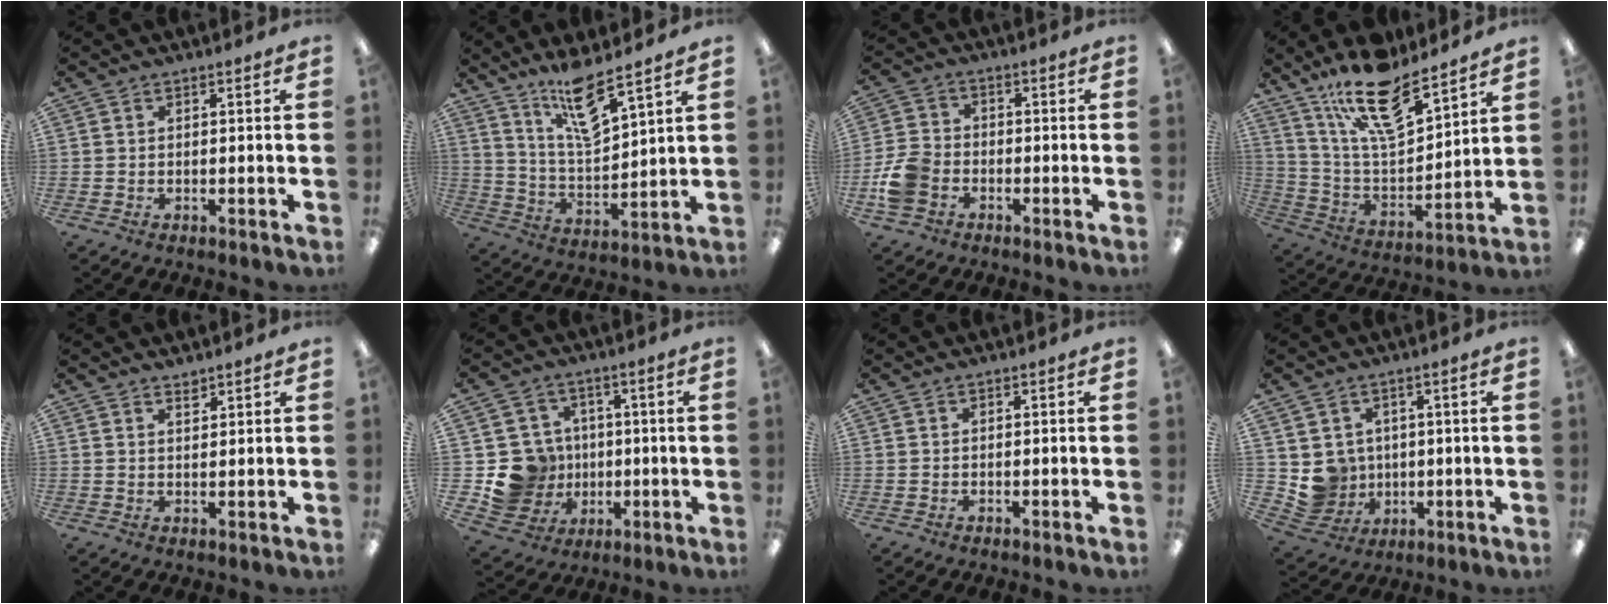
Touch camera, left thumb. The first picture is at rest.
{"total": 12.7, "force": [9.6, 2.8, 7.7], "torque": [-0.143, -0.050, 0.166]}
{"total": 8.0, "force": [-3.0, 6.1, 4.3], "torque": [-0.092, 0.022, -0.054]}
{"total": 18.6, "force": [13.8, 6.4, 10.6], "torque": [-0.193, -0.082, 0.240]}
{"total": 1.8, "force": [1.7, 0.3, 0.4], "torque": [-0.010, -0.003, 0.032]}
{"total": 12.3, "force": [-1.1, 11.8, 3.2], "torque": [-0.089, 0.017, -0.005]}
{"total": 0.0}
{"total": 6.6, "force": [1.8, 6.4, 0.3], "torque": [-0.023, -0.012, 0.044]}